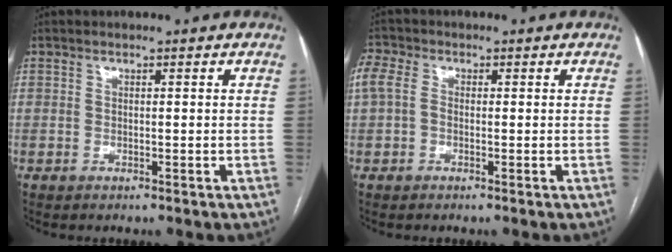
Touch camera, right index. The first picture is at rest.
{"total": 4.7, "force": [0.3, 3.5, 3.2], "torque": [-0.092, 0.022, 0.005]}